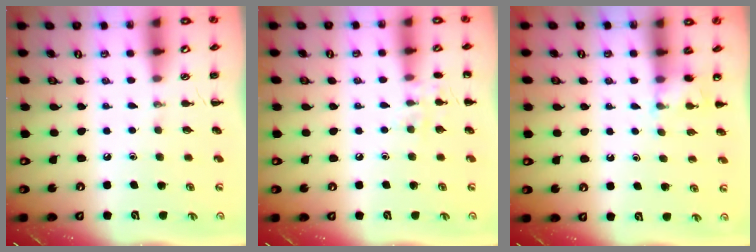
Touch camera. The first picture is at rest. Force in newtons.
{"total": 7.7, "press": 7.4, "slide": 1.9}
{"total": 4.7, "press": 4.5, "slide": 1.4}